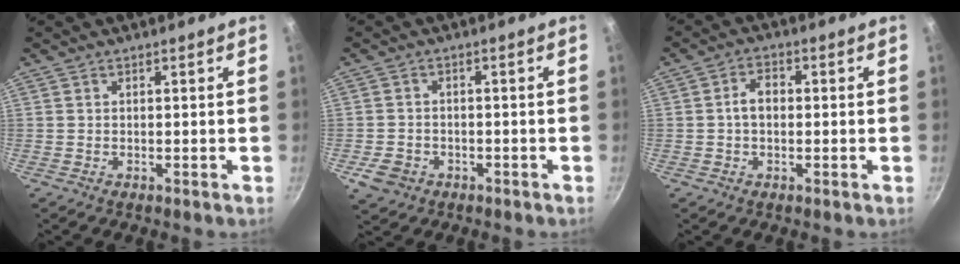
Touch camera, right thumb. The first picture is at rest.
{"total": 4.9, "force": [-2.1, 3.9, 2.1], "torque": [-0.041, 0.019, -0.030]}
{"total": 4.0, "force": [-0.1, 2.8, 2.9], "torque": [-0.042, 0.015, -0.008]}